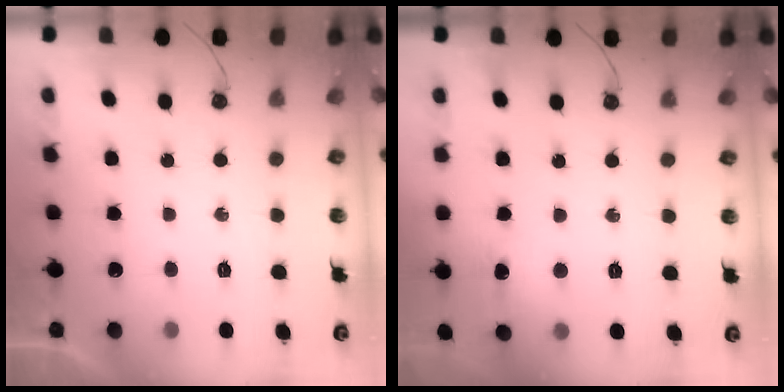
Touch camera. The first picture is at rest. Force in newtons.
{"total": 5.7, "press": 4.1, "slide": 4.0}